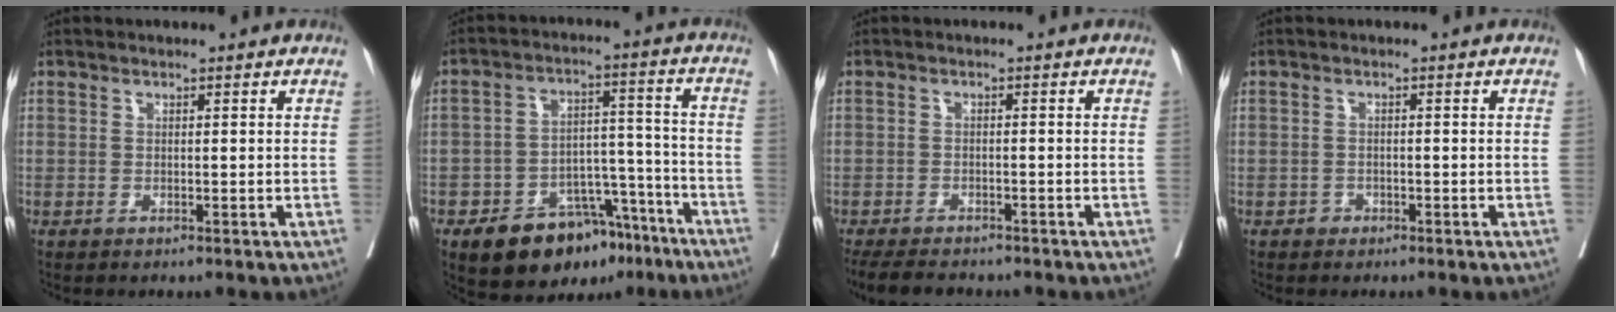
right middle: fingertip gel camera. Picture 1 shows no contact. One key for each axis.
{"total": 13.6, "fx": -9.1, "fy": 6.8, "fz": 7.5, "tx": -0.097, "ty": 0.031, "tz": -0.134}
{"total": 8.0, "fx": -6.9, "fy": 2.4, "fz": 3.2, "tx": -0.048, "ty": -0.011, "tz": -0.104}
{"total": 1.1, "fx": -0.7, "fy": 0.9, "fz": 0.1, "tx": 0.003, "ty": 0.004, "tz": -0.015}